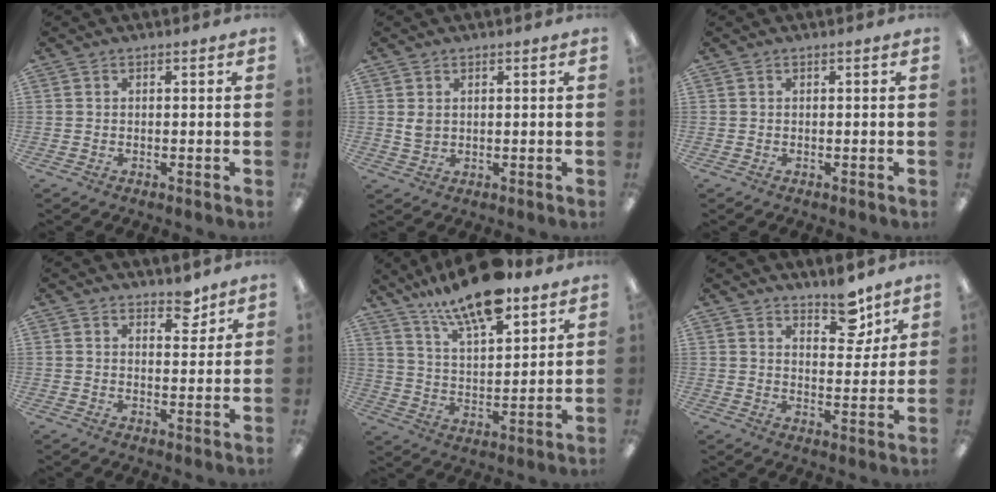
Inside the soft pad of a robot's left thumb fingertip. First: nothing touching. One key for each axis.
{"total": 2.3, "fx": 0.9, "fy": 1.8, "fz": 1.2, "tx": -0.018, "ty": 0.000, "tz": 0.015}
{"total": 0.0}
{"total": 4.7, "fx": 4.0, "fy": 2.0, "fz": 1.7, "tx": 0.000, "ty": -0.028, "tz": 0.066}
{"total": 16.4, "fx": 12.3, "fy": 5.7, "fz": 9.2, "tx": -0.151, "ty": -0.067, "tz": 0.209}
{"total": 8.3, "fx": 6.5, "fy": 3.8, "fz": 3.4, "tx": -0.015, "ty": -0.050, "tz": 0.110}